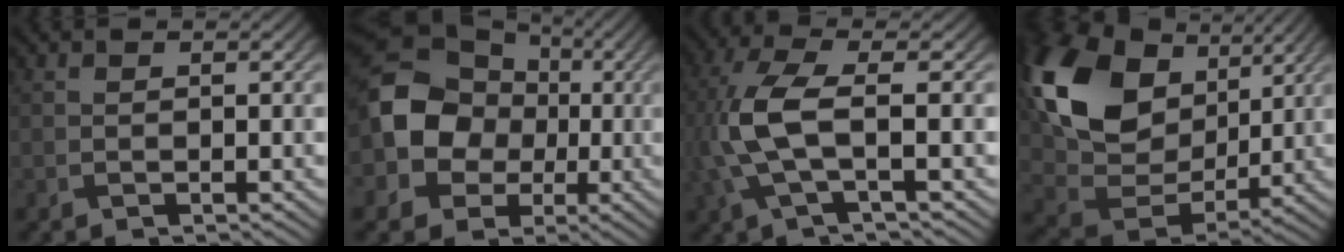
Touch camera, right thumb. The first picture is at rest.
{"total": 11.9, "force": [-0.8, 9.9, 6.5], "torque": [-0.136, 0.000, -0.038]}
{"total": 8.2, "force": [-0.5, 2.8, 7.6], "torque": [-0.193, 0.001, -0.015]}
{"total": 17.6, "force": [6.5, 12.1, 10.9], "torque": [-0.257, 0.023, 0.127]}